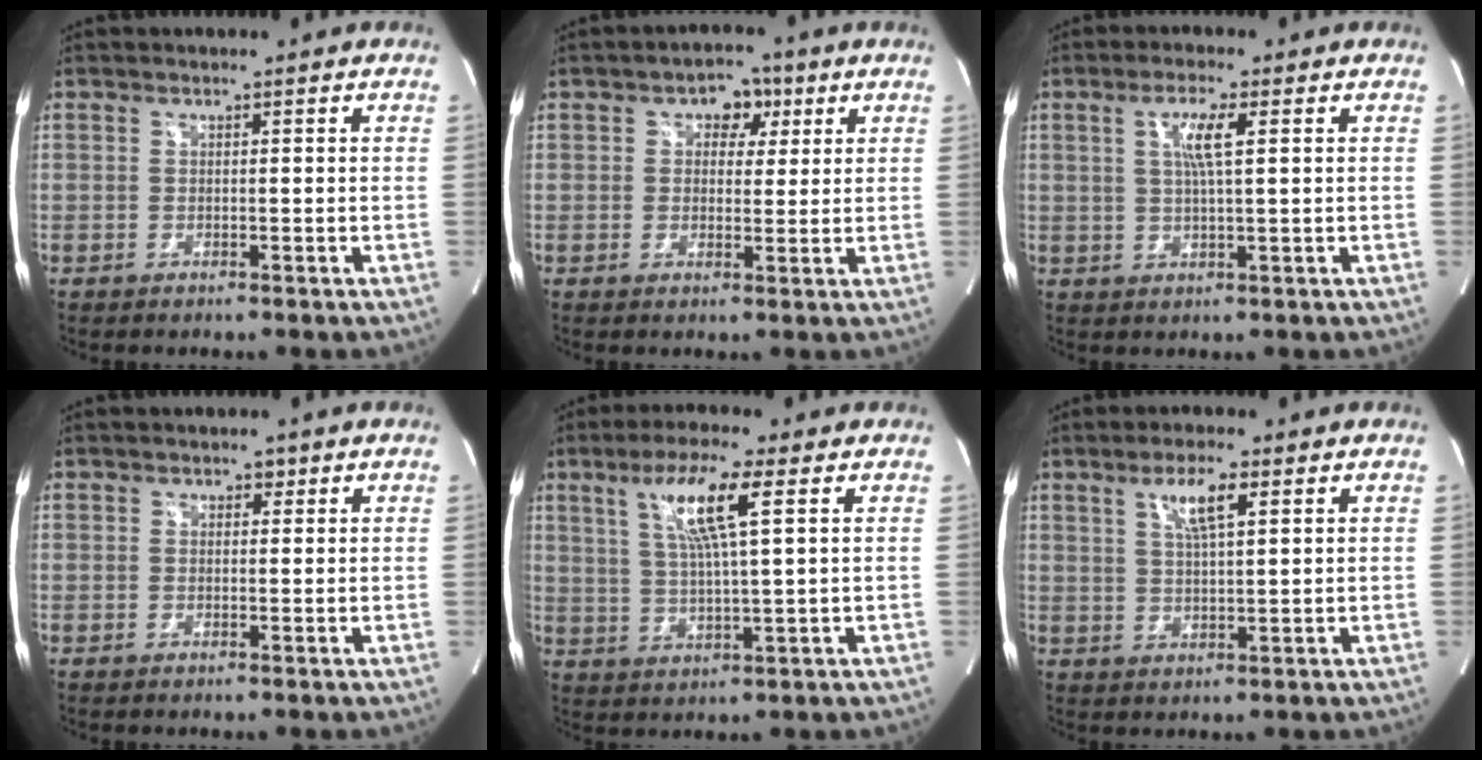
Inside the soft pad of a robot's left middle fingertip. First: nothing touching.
{"total": 4.6, "force": [1.9, 3.2, 2.9], "torque": [-0.036, 0.018, 0.026]}
{"total": 4.8, "force": [1.4, 0.1, 4.6], "torque": [-0.087, 0.001, 0.027]}
{"total": 1.2, "force": [0.6, 0.9, 0.5], "torque": [-0.003, 0.003, 0.007]}
{"total": 9.4, "force": [3.8, 0.3, 8.6], "torque": [-0.165, 0.008, 0.072]}
{"total": 5.5, "force": [2.7, 0.8, 4.7], "torque": [-0.088, 0.003, 0.049]}